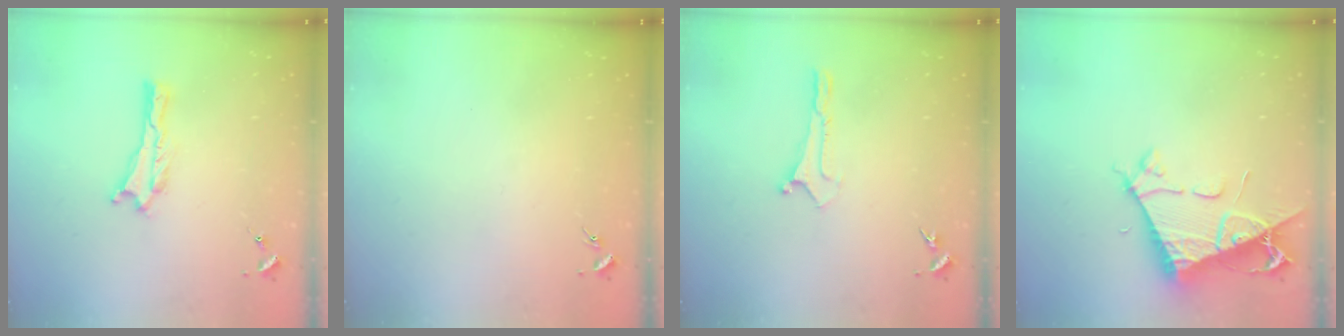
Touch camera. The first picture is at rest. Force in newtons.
{"total": 0.0}
{"total": 0.0}
{"total": 7.7, "press": 7.7, "slide": 0.8}